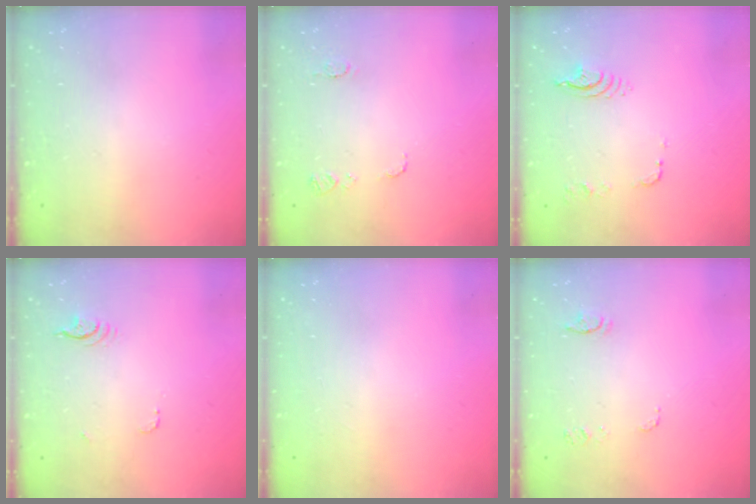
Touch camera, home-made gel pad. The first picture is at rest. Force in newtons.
{"total": 7.1, "press": 7.0, "slide": 0.7}
{"total": 8.3, "press": 8.3, "slide": 0.8}
{"total": 3.9, "press": 3.6, "slide": 1.7}
{"total": 5.0, "press": 5.0, "slide": 0.5}
{"total": 6.9, "press": 6.9, "slide": 0.5}